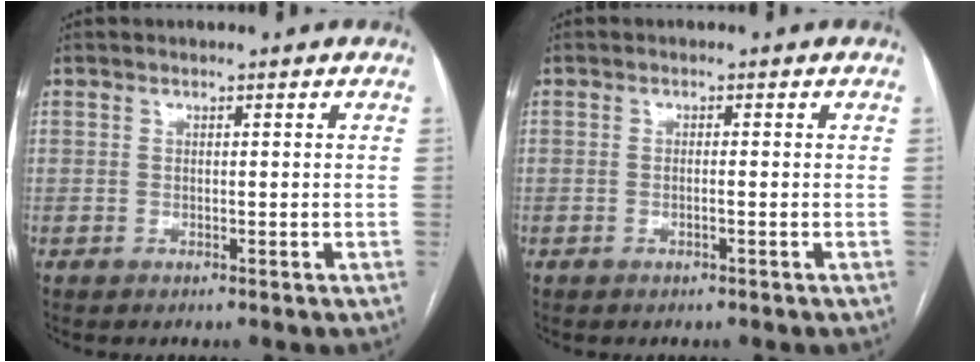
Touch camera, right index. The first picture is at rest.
{"total": 0.8, "force": [-0.2, 0.0, 0.8], "torque": [-0.015, 0.001, -0.004]}